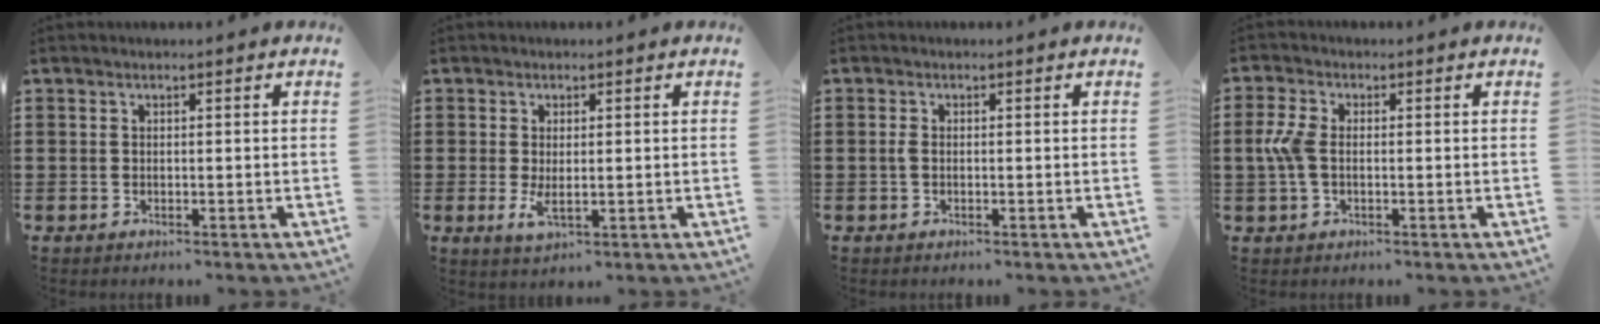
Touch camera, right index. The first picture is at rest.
{"total": 2.9, "force": [0.0, 1.2, 2.7], "torque": [-0.057, -0.001, -0.002]}
{"total": 1.1, "force": [-0.2, 0.5, 1.0], "torque": [-0.027, -0.002, -0.007]}
{"total": 4.8, "force": [-0.2, 2.7, 3.9], "torque": [-0.113, -0.005, -0.015]}